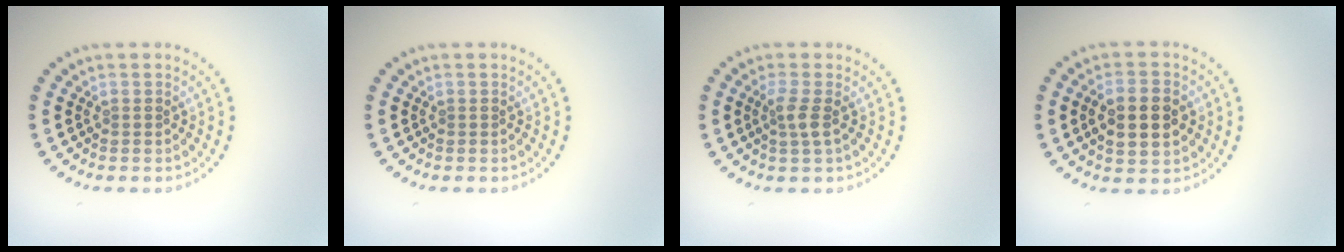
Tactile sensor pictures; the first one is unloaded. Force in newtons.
{"total": 0.0}
{"total": 1.7, "press": 1.4, "slide": 1.0}
{"total": 4.9, "press": 4.8, "slide": 0.2}